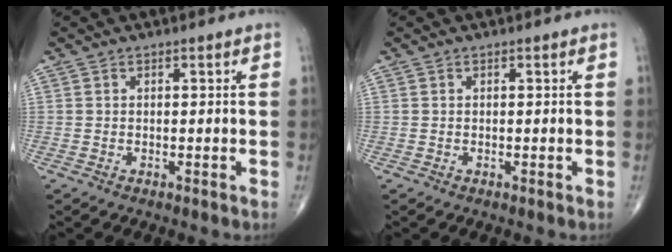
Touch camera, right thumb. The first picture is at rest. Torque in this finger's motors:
{"motor_torque": [0.00, 0.00, -0.01, -0.01, 0.00]}